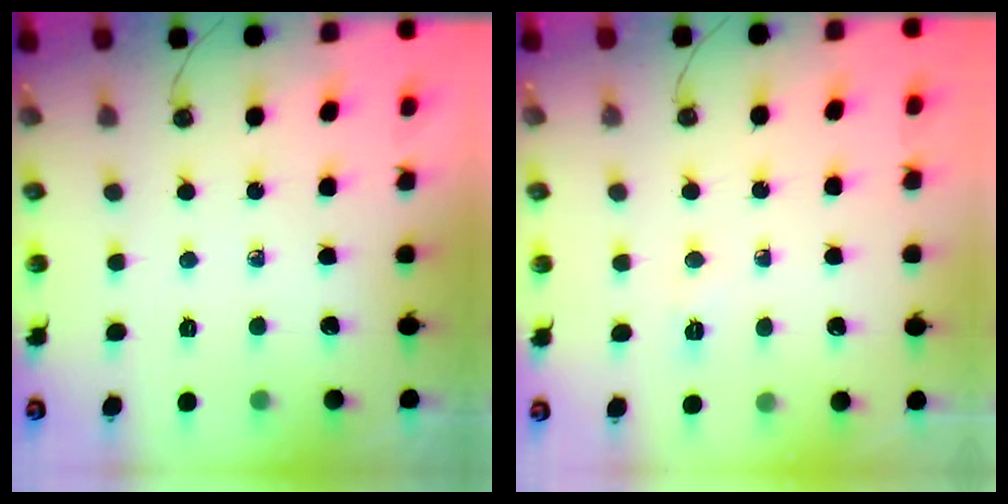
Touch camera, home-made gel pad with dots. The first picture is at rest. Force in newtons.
{"total": 3.9, "press": 3.8, "slide": 0.6}